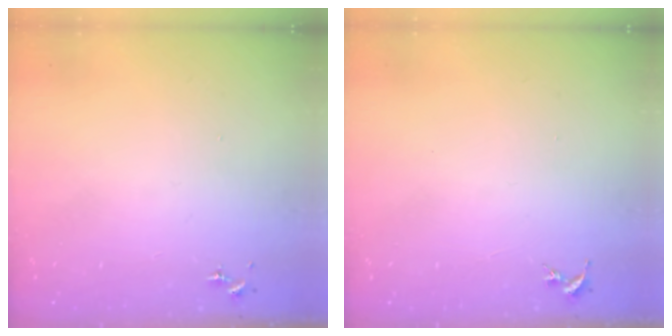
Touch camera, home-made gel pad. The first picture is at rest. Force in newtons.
{"total": 0.0}